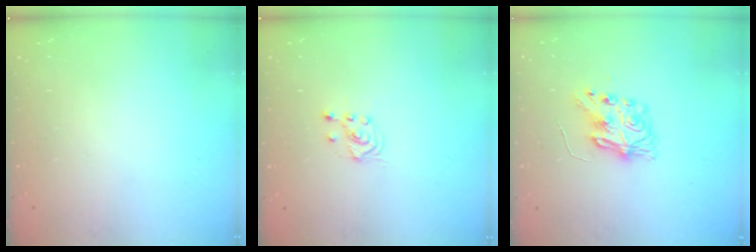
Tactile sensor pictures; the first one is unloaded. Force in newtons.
{"total": 2.1, "press": 2.0, "slide": 0.8}
{"total": 8.3, "press": 8.3, "slide": 0.4}